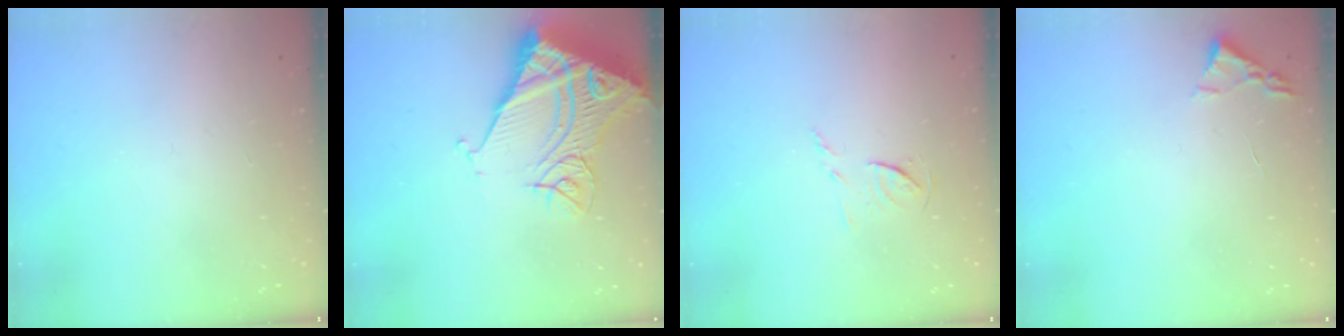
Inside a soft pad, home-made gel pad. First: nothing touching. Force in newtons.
{"total": 17.3, "press": 17.2, "slide": 2.1}
{"total": 7.3, "press": 7.3, "slide": 0.5}
{"total": 2.4, "press": 2.3, "slide": 0.3}